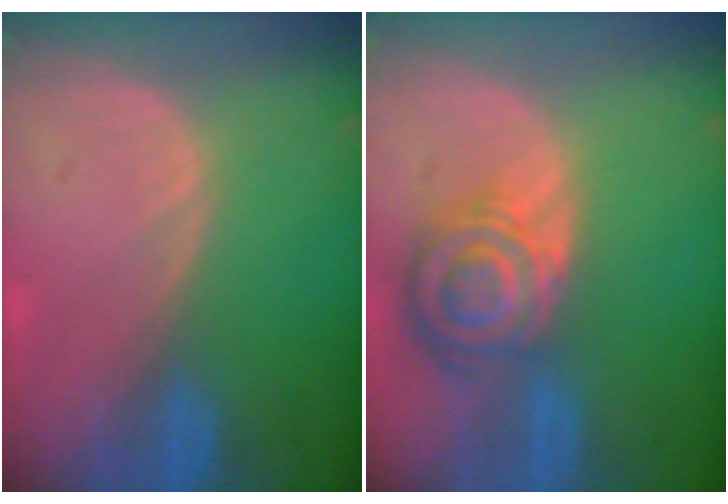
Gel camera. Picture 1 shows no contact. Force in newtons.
{"total": 8.2, "press": 7.1, "slide": 4.1}